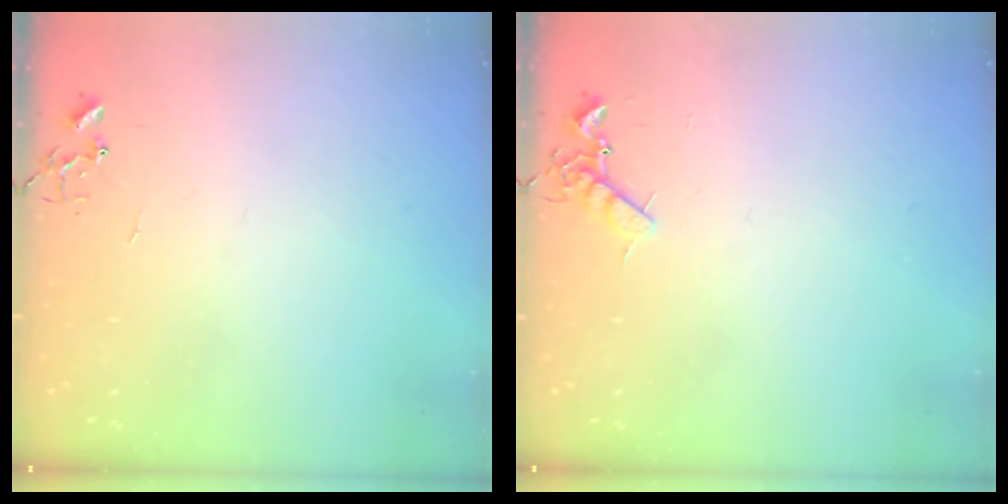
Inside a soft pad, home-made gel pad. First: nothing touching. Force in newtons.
{"total": 7.8, "press": 7.8, "slide": 0.8}